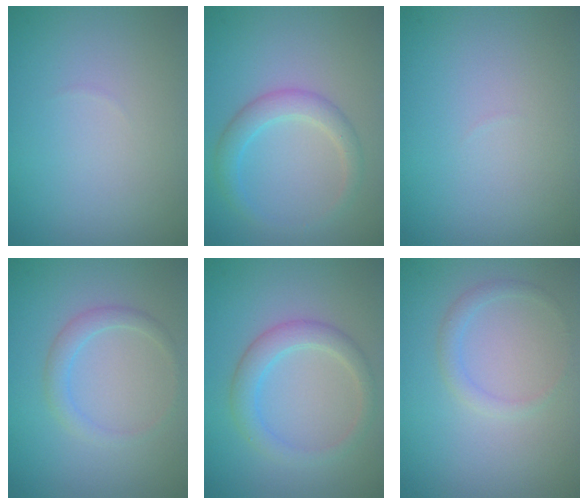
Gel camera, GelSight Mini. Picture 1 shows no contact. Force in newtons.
{"total": 2.6, "press": 2.6, "slide": 0.1}
{"total": 0.0}
{"total": 1.7, "press": 1.7, "slide": 0.2}
{"total": 2.9, "press": 2.9, "slide": 0.4}
{"total": 1.3, "press": 1.3, "slide": 0.1}